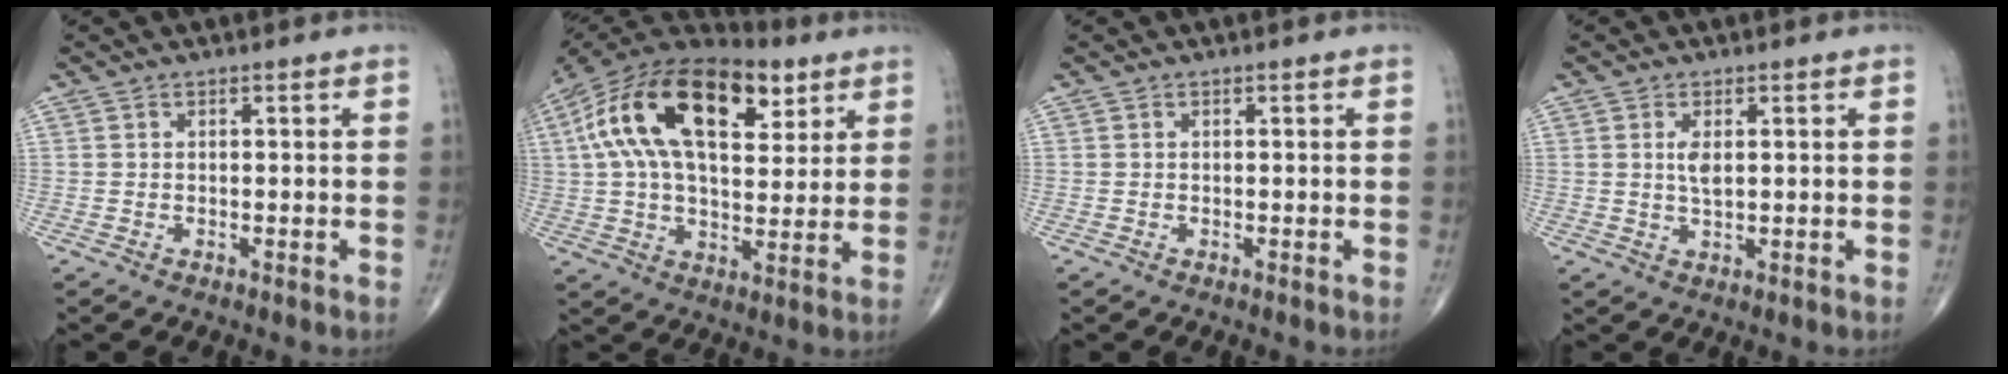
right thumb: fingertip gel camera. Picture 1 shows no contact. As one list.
[{"total": 25.1, "force": [9.2, 13.1, 19.3], "torque": [-0.347, 0.016, 0.151]}, {"total": 0.0}, {"total": 3.0, "force": [0.7, 1.2, 2.6], "torque": [-0.048, -0.006, 0.014]}]